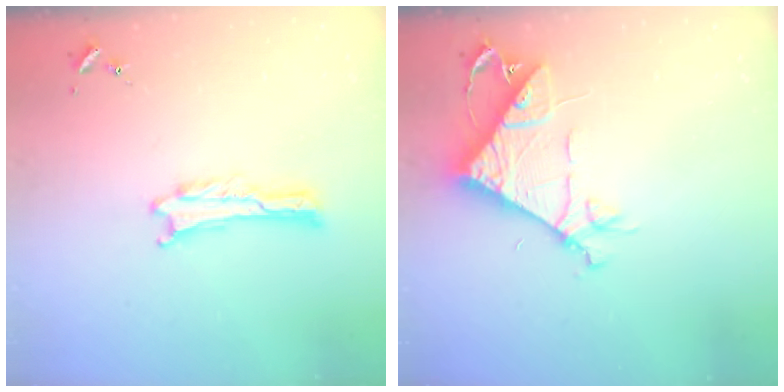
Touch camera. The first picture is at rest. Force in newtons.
{"total": 7.9, "press": 7.8, "slide": 0.7}